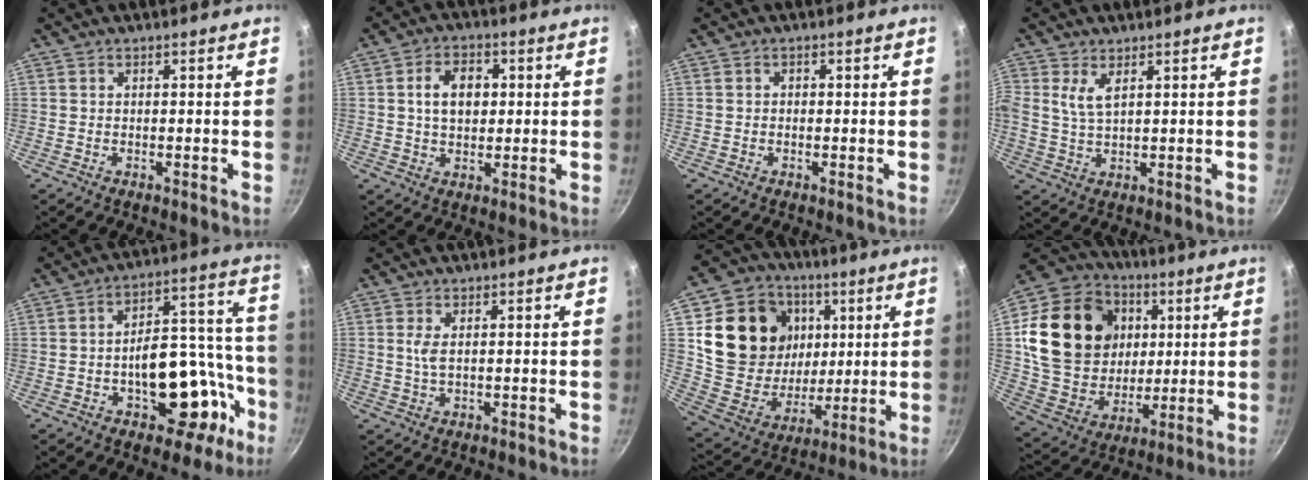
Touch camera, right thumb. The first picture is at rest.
{"total": 7.1, "force": [1.0, 5.1, 4.9], "torque": [-0.058, 0.011, 0.011]}
{"total": 0.5, "force": [-0.3, 0.4, 0.1], "torque": [0.000, 0.005, -0.009]}
{"total": 3.7, "force": [1.5, 1.6, 3.0], "torque": [-0.066, -0.008, 0.034]}
{"total": 18.3, "force": [-6.8, 10.8, 13.1], "torque": [-0.108, 0.076, -0.086]}
{"total": 1.8, "force": [0.3, 0.4, 1.7], "torque": [-0.044, -0.002, 0.011]}
{"total": 21.2, "force": [6.2, 17.5, 10.2], "torque": [-0.162, -0.017, 0.117]}
{"total": 24.4, "force": [5.4, 19.5, 13.7], "torque": [-0.231, -0.002, 0.107]}